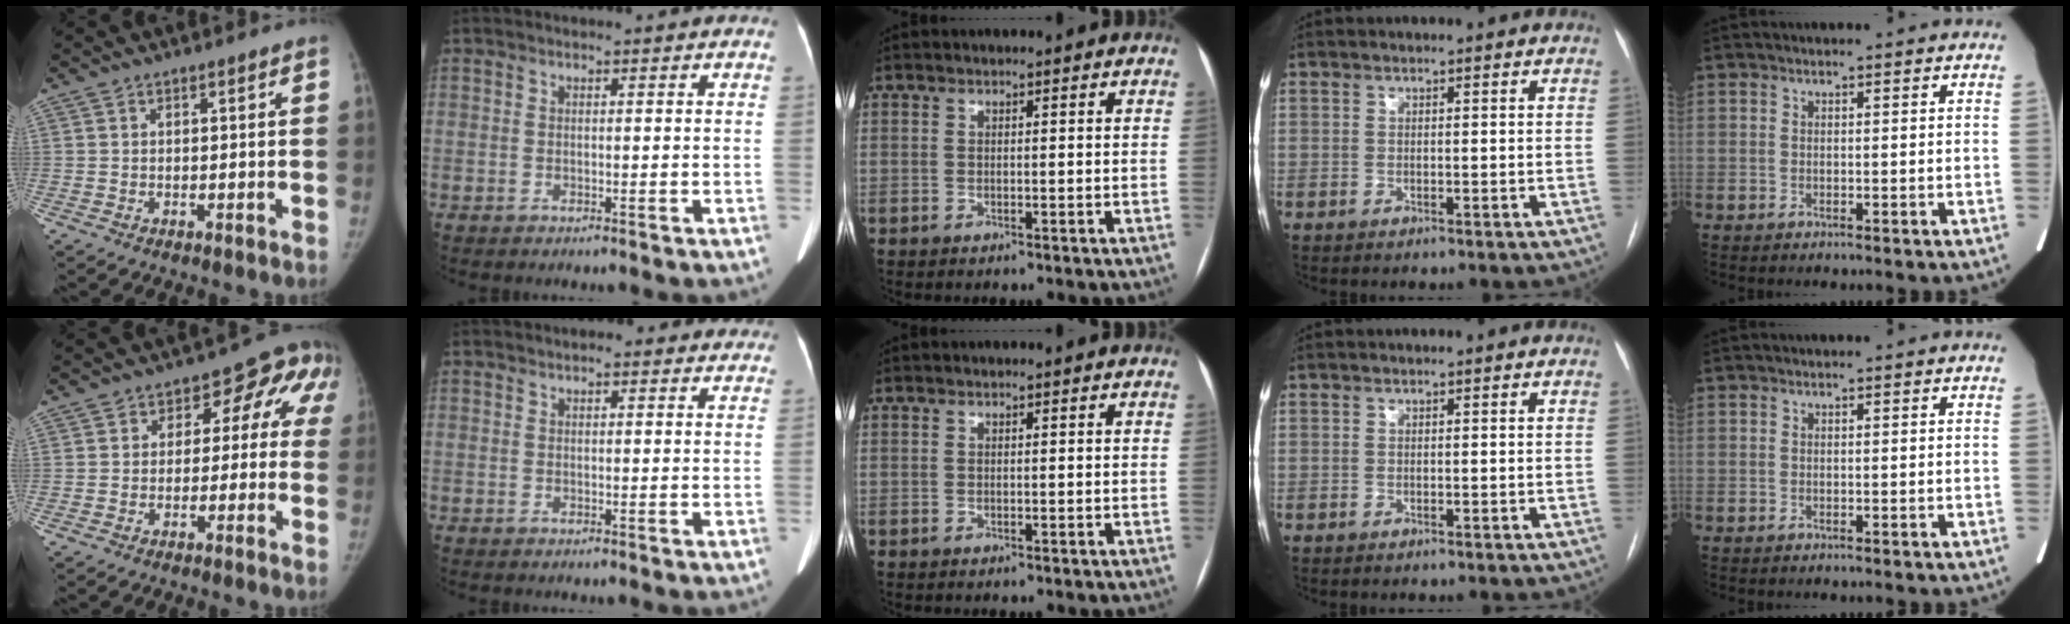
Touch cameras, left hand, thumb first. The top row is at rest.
{"thumb": {"total": 9.8, "force": [0.2, 7.2, 6.7], "torque": [-0.027, 0.042, -0.012]}, "index": {"total": 4.7, "force": [3.8, 1.8, 2.0], "torque": [-0.012, 0.020, 0.044]}}